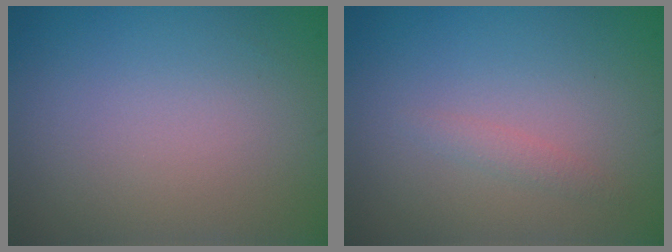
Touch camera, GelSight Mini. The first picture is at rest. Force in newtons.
{"total": 0.9, "press": 0.9, "slide": 0.1}